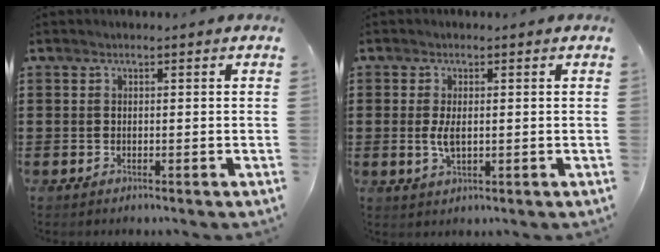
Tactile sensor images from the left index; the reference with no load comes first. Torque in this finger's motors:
{"motor_torque": [0.63, 0.55, 0.47, 0.10]}